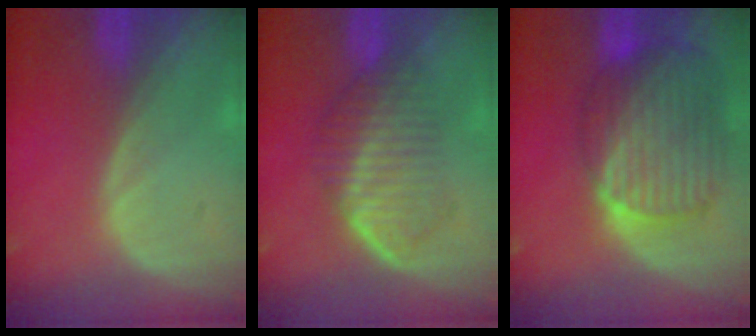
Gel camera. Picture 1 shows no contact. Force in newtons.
{"total": 6.9, "press": 6.1, "slide": 3.3}
{"total": 10.7, "press": 9.2, "slide": 5.4}